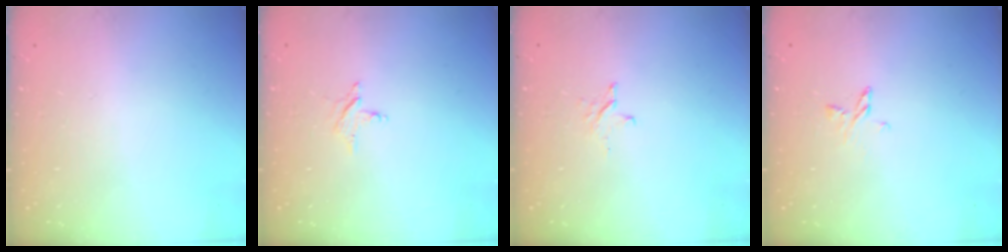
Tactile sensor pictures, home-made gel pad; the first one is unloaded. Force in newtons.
{"total": 2.4, "press": 2.4, "slide": 0.2}
{"total": 2.6, "press": 2.6, "slide": 0.3}
{"total": 3.2, "press": 3.2, "slide": 0.3}